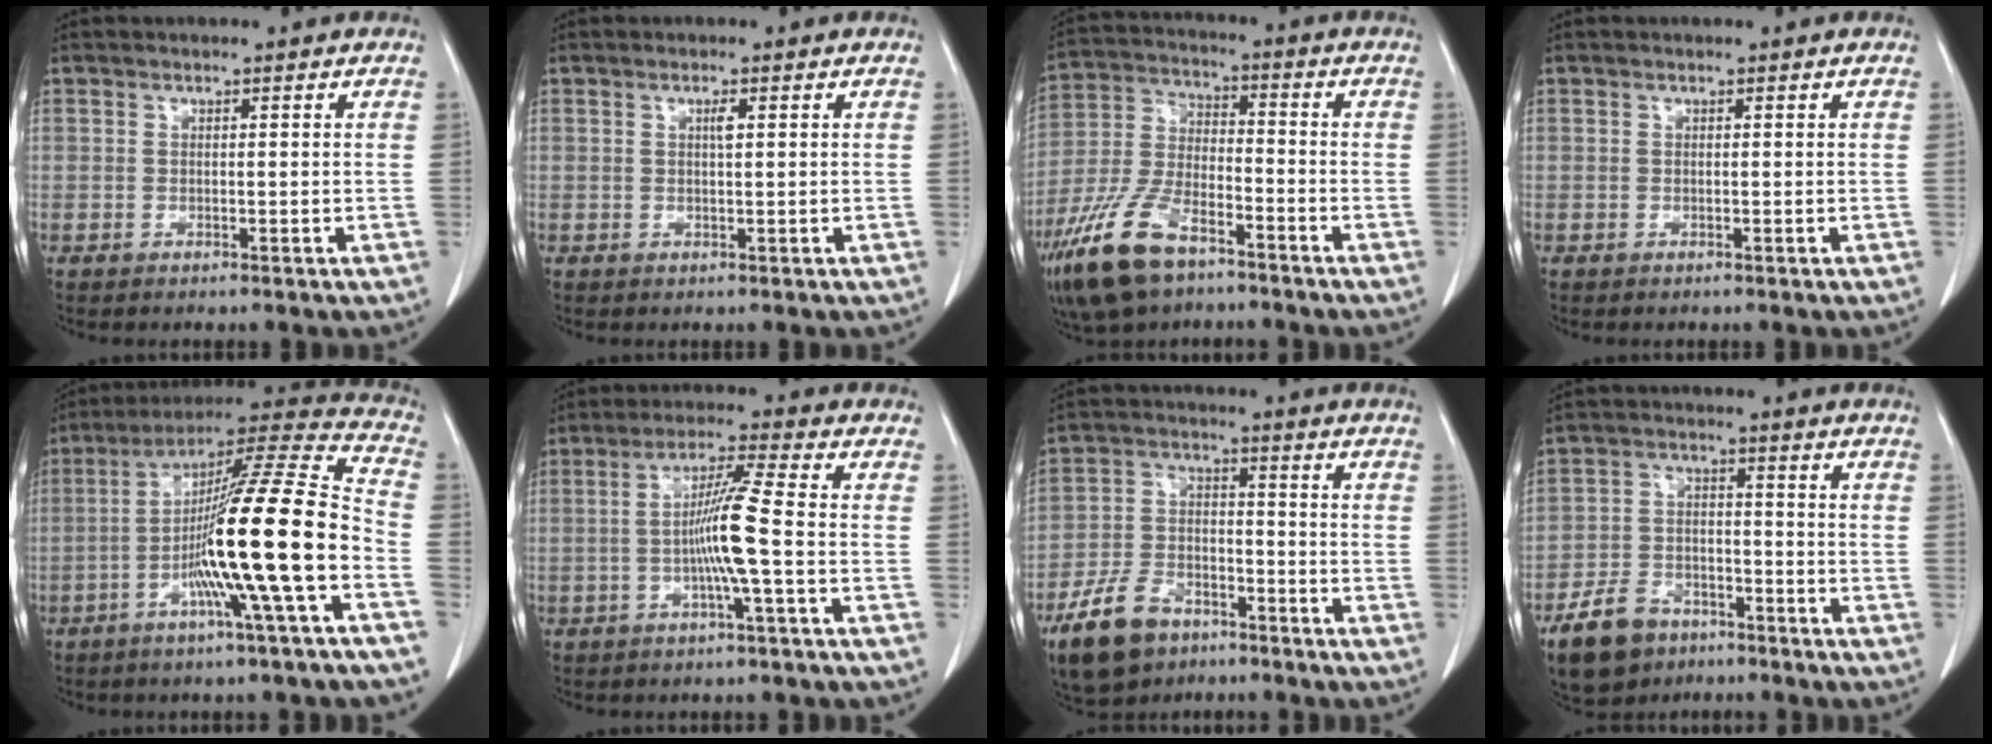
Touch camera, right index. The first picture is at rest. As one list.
[{"total": 1.1, "force": [0.4, 0.1, 1.1], "torque": [-0.022, 0.001, 0.006]}, {"total": 13.4, "force": [-8.6, 5.4, 8.7], "torque": [-0.194, -0.012, -0.166]}, {"total": 0.0}, {"total": 18.9, "force": [-5.5, -1.1, 18.0], "torque": [-0.295, 0.007, -0.104]}, {"total": 9.0, "force": [-1.4, -0.9, 8.9], "torque": [-0.169, 0.005, -0.031]}, {"total": 11.1, "force": [-7.4, 6.1, 5.5], "torque": [-0.124, -0.003, -0.133]}, {"total": 7.7, "force": [-5.3, 5.0, 2.5], "torque": [-0.060, 0.003, -0.087]}]